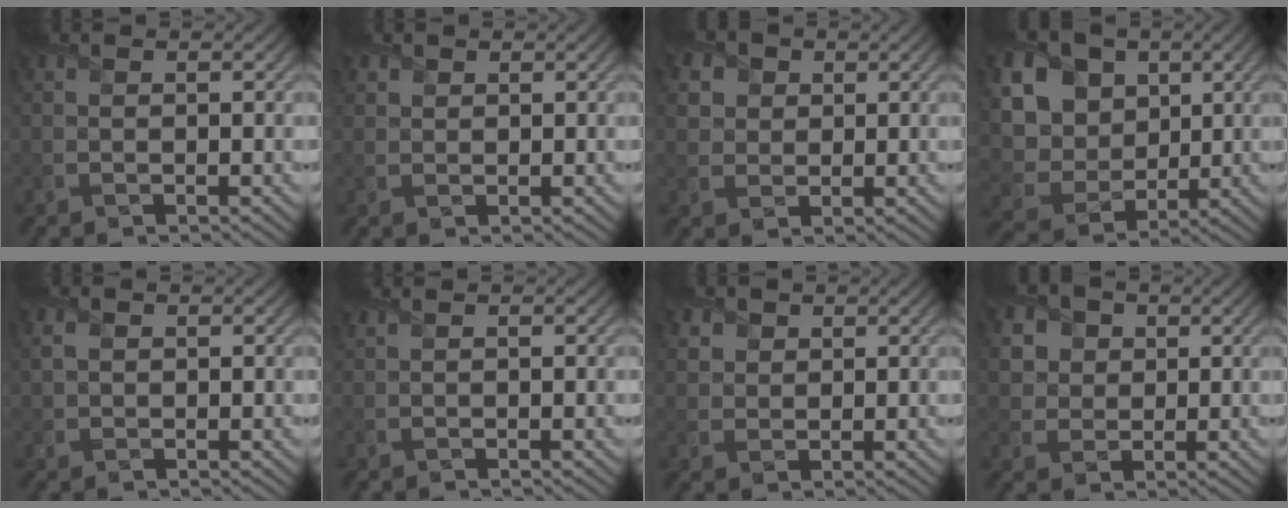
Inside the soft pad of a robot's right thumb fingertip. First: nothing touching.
{"total": 1.3, "force": [0.9, 1.0, 0.2], "torque": [-0.007, -0.002, 0.018]}
{"total": 4.9, "force": [2.1, 4.0, 1.8], "torque": [-0.077, -0.003, 0.037]}
{"total": 14.9, "force": [5.1, 11.9, 7.4], "torque": [-0.218, 0.013, 0.120]}
{"total": 2.0, "force": [0.8, 1.5, 1.2], "torque": [-0.032, 0.003, 0.015]}
{"total": 0.9, "force": [0.8, 0.1, 0.4], "torque": [-0.015, 0.006, 0.016]}
{"total": 3.1, "force": [1.7, 2.4, 1.0], "torque": [-0.041, -0.006, 0.039]}
{"total": 6.8, "force": [2.9, 5.5, 2.7], "torque": [-0.108, 0.008, 0.049]}